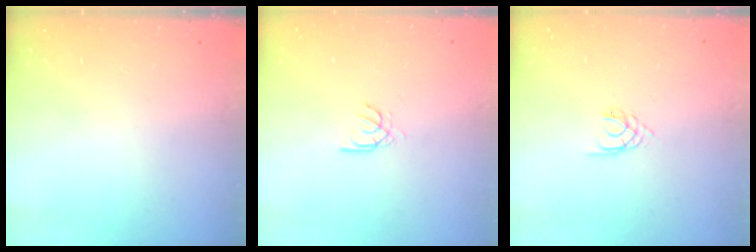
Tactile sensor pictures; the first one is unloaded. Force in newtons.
{"total": 2.4, "press": 2.4, "slide": 0.3}
{"total": 1.6, "press": 1.6, "slide": 0.3}